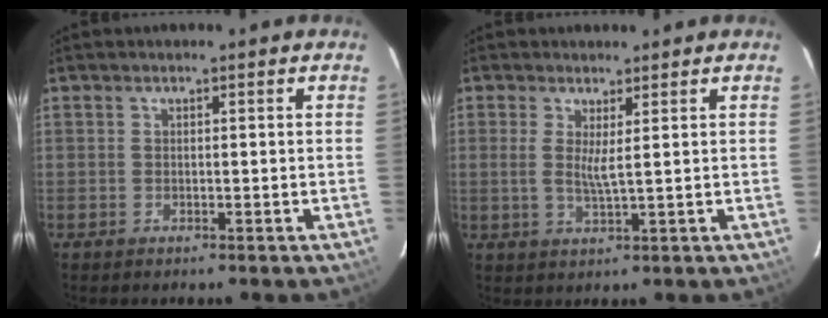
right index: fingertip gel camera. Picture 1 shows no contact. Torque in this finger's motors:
{"motor_torque": [-0.02, 0.03, 0.06, 0.05]}